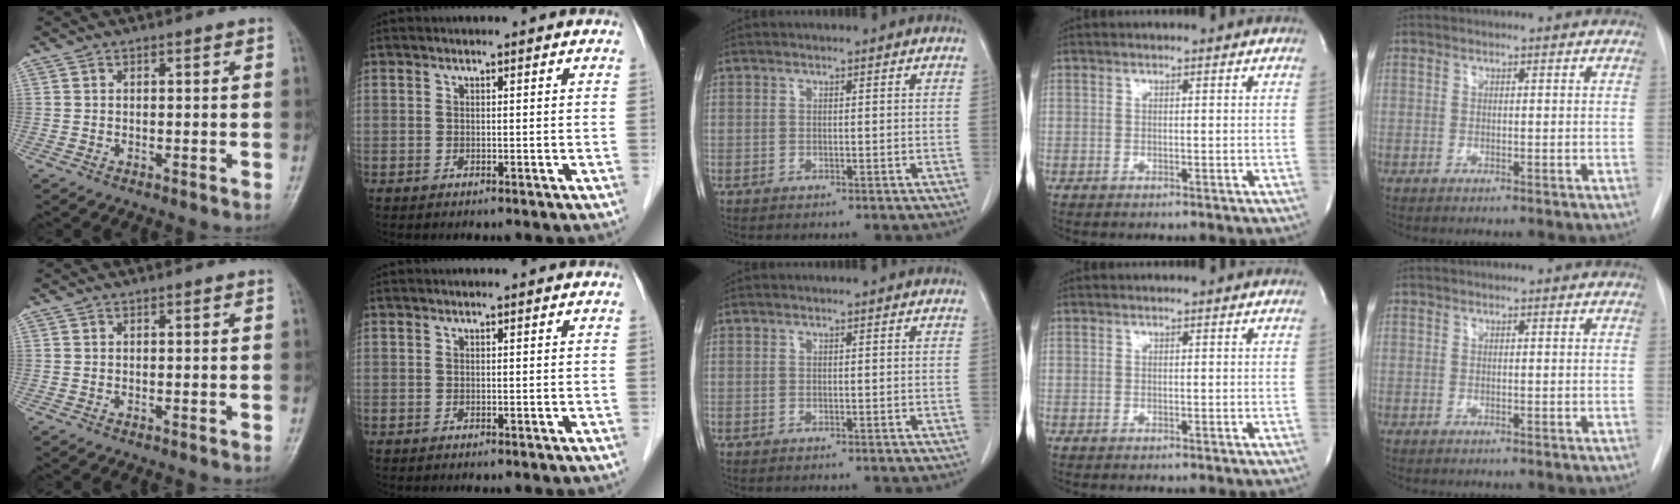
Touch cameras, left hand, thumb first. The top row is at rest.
{}